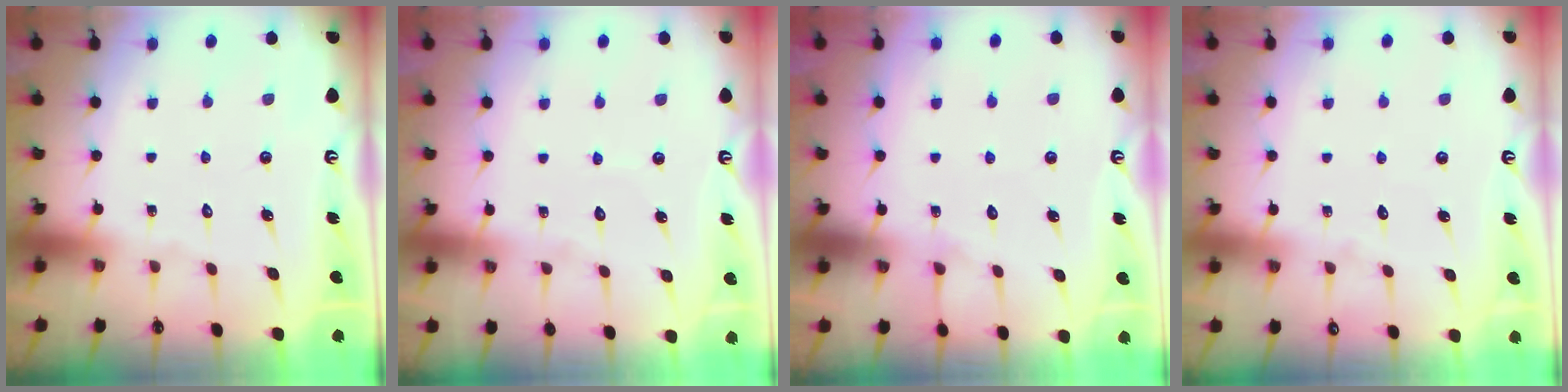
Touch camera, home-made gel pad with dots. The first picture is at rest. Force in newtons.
{"total": 2.7, "press": 2.7, "slide": 0.2}
{"total": 6.6, "press": 6.5, "slide": 0.6}
{"total": 3.8, "press": 3.8, "slide": 0.4}